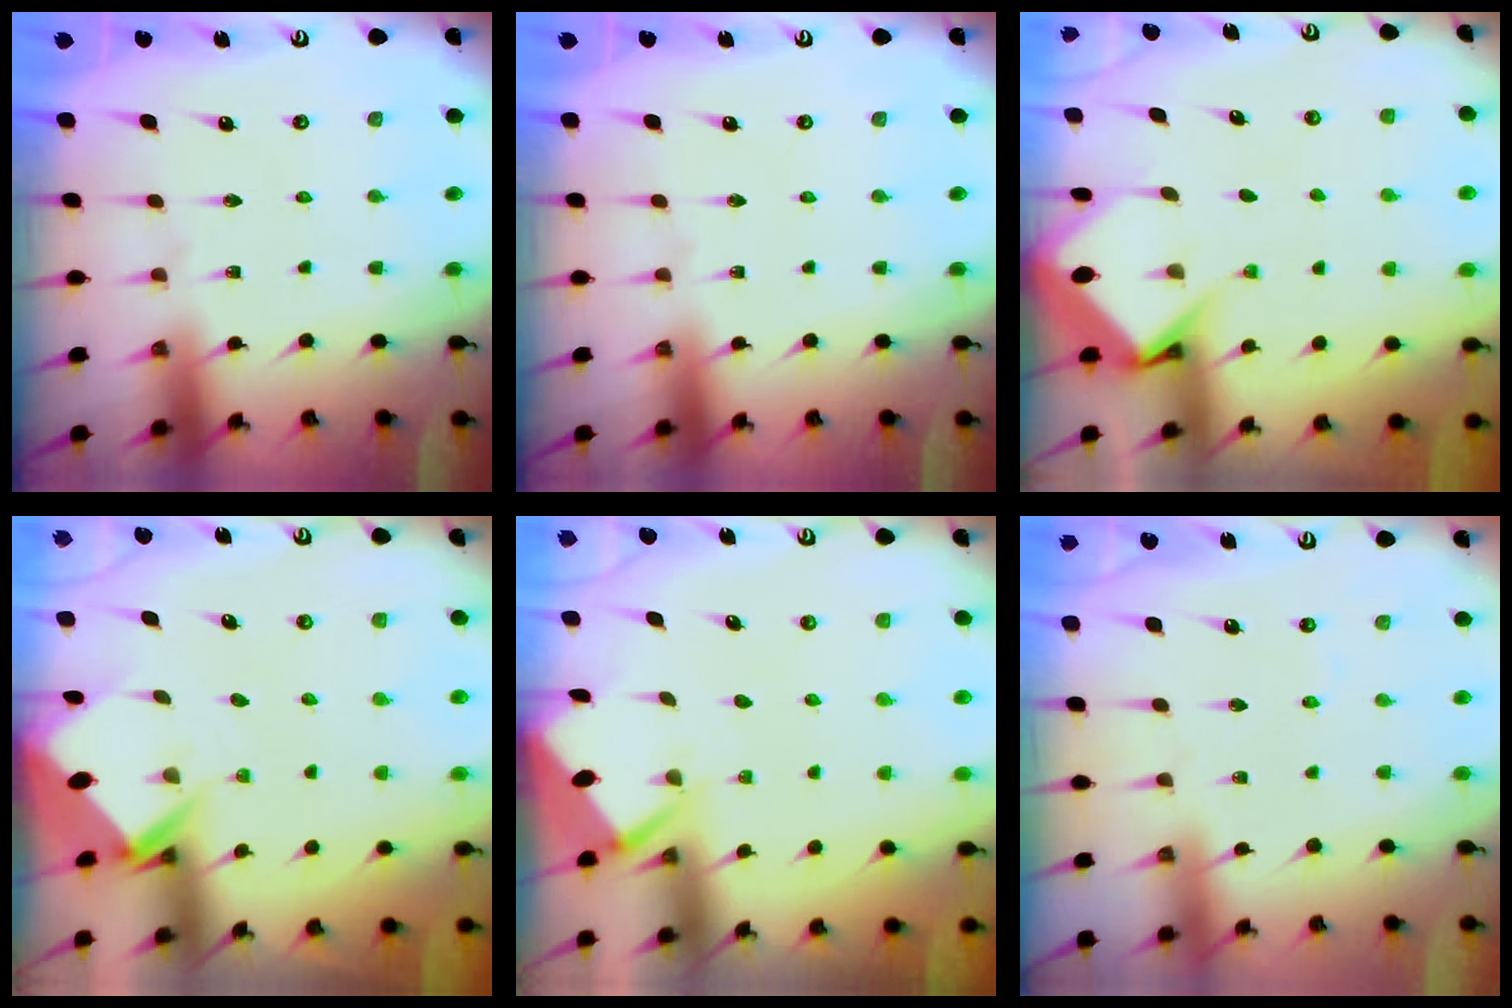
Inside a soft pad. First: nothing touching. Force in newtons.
{"total": 0.0}
{"total": 6.8, "press": 6.8, "slide": 0.7}
{"total": 4.2, "press": 4.1, "slide": 0.4}
{"total": 2.8, "press": 2.8, "slide": 0.3}
{"total": 2.7, "press": 2.6, "slide": 0.5}